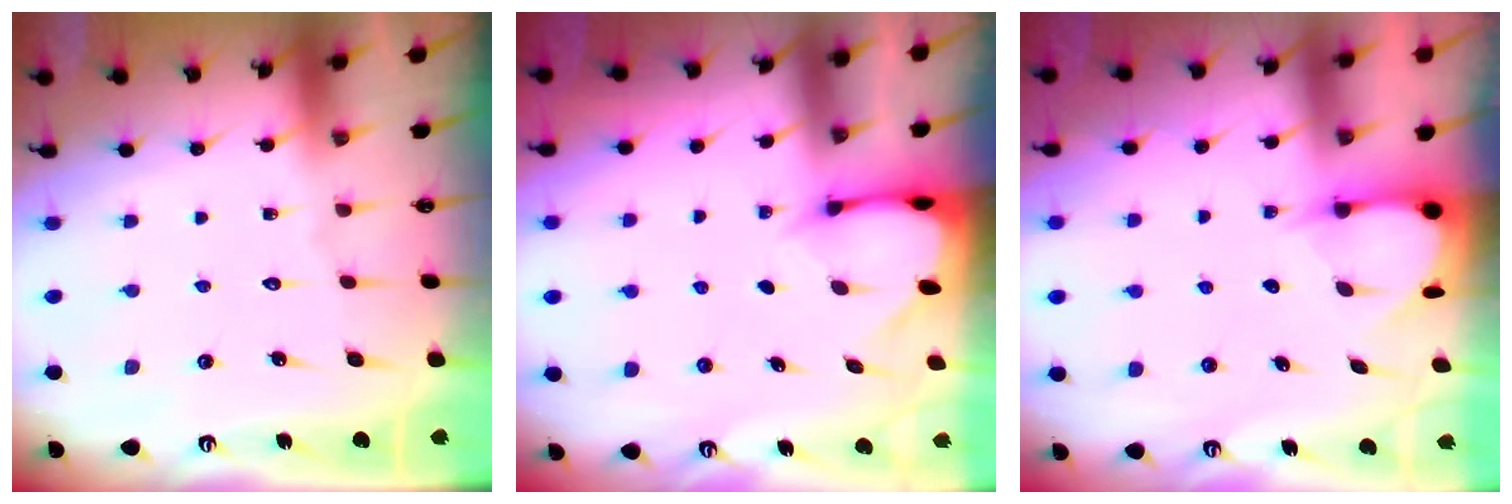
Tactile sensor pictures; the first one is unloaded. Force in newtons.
{"total": 2.3, "press": 2.3, "slide": 0.1}
{"total": 3.6, "press": 3.6, "slide": 0.3}